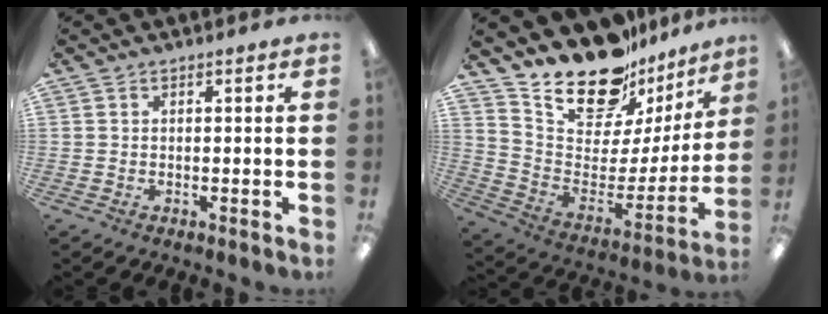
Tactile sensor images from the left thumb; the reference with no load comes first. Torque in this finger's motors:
{"motor_torque": [0.21, 0.14, 0.90, -1.87, 0.02]}